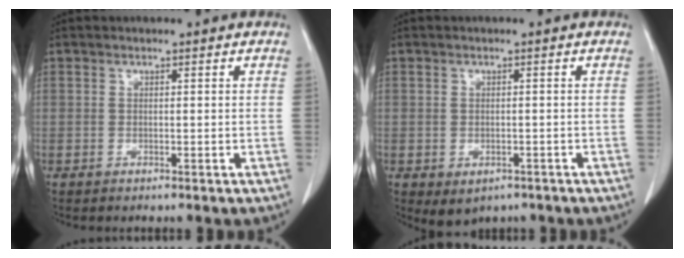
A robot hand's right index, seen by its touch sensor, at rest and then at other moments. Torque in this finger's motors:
{"motor_torque": [0.55, -0.48, 0.07, 0.01]}